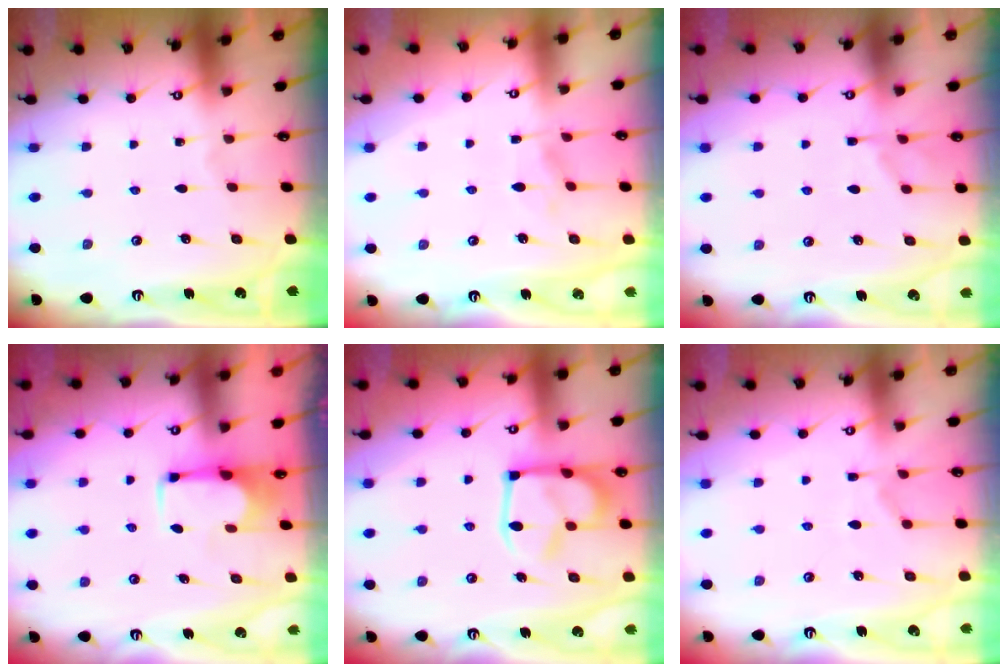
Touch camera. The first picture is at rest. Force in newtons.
{"total": 1.8, "press": 1.5, "slide": 1.0}
{"total": 1.1, "press": 0.0, "slide": 1.1}
{"total": 1.9, "press": 1.7, "slide": 0.7}
{"total": 9.7, "press": 9.6, "slide": 1.2}
{"total": 1.9, "press": 1.4, "slide": 1.3}